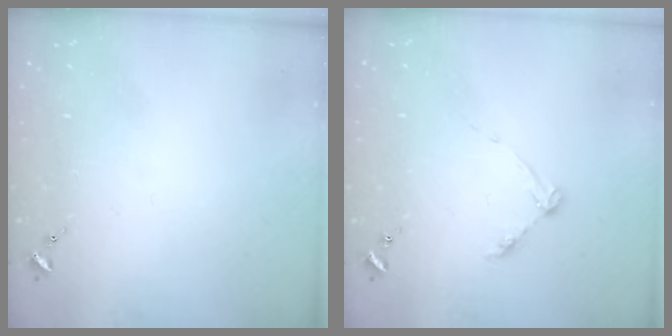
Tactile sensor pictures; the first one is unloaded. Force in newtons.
{"total": 3.3, "press": 3.3, "slide": 0.5}